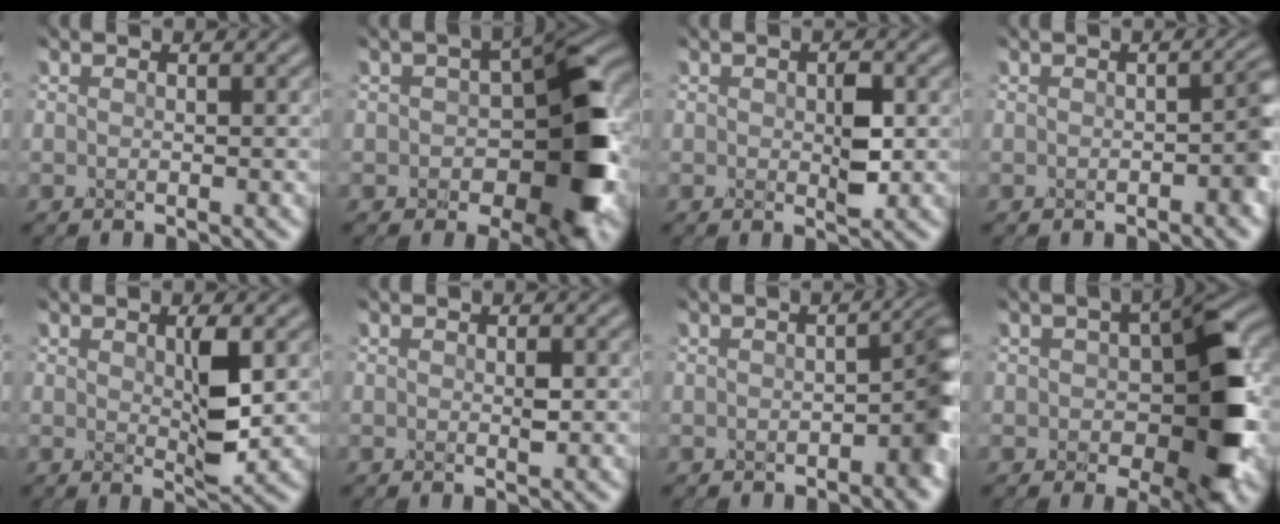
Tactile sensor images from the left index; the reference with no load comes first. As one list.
[{"total": 10.0, "force": [-1.5, 5.5, 8.1], "torque": [-0.103, 0.004, -0.024]}, {"total": 2.6, "force": [0.0, 1.2, 2.3], "torque": [-0.038, -0.003, 0.003]}, {"total": 2.3, "force": [-0.6, 1.0, 2.0], "torque": [-0.023, 0.004, -0.007]}, {"total": 3.2, "force": [0.7, 0.8, 3.0], "torque": [-0.057, -0.008, 0.015]}, {"total": 0.8, "force": [0.1, 0.3, 0.7], "torque": [-0.012, -0.001, 0.001]}, {"total": 4.3, "force": [-1.0, 1.8, 3.8], "torque": [-0.037, 0.008, -0.013]}, {"total": 9.3, "force": [-0.7, 5.0, 7.8], "torque": [-0.100, 0.006, -0.010]}]